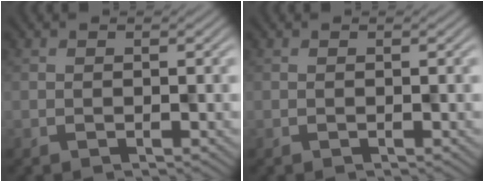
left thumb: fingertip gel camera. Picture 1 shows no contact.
{"total": 0.0}